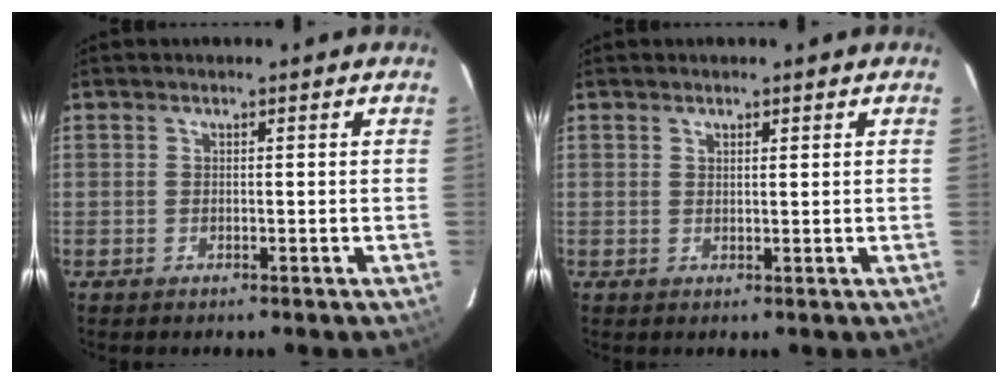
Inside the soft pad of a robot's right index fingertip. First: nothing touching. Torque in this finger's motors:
{"motor_torque": [-0.05, 0.08, -0.09, 0.00]}